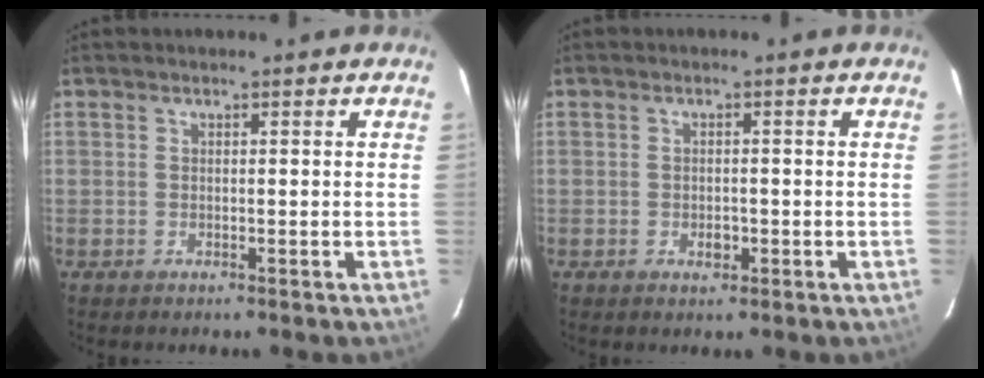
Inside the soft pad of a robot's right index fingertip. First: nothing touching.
{"total": 2.0, "force": [-0.7, 1.4, 1.2], "torque": [-0.020, 0.001, -0.010]}